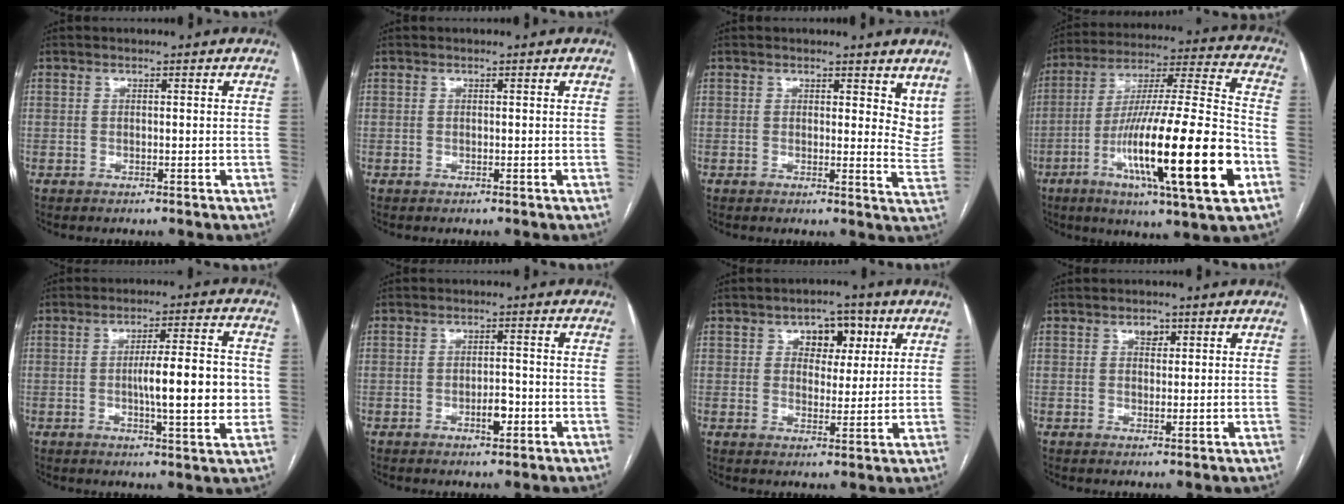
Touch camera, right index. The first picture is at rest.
{"total": 0.0}
{"total": 6.4, "force": [5.0, 2.7, 2.8], "torque": [-0.014, -0.028, 0.045]}
{"total": 25.3, "force": [-8.8, 1.4, 23.7], "torque": [-0.385, -0.027, -0.147]}
{"total": 11.1, "force": [-0.9, 1.6, 11.0], "torque": [-0.168, 0.006, -0.015]}
{"total": 3.1, "force": [-1.3, 1.1, 2.5], "torque": [-0.042, 0.002, -0.019]}
{"total": 6.3, "force": [2.7, 4.0, 4.0], "torque": [-0.047, 0.016, 0.039]}
{"total": 2.1, "force": [1.0, 1.4, 1.3], "torque": [-0.016, 0.001, 0.014]}